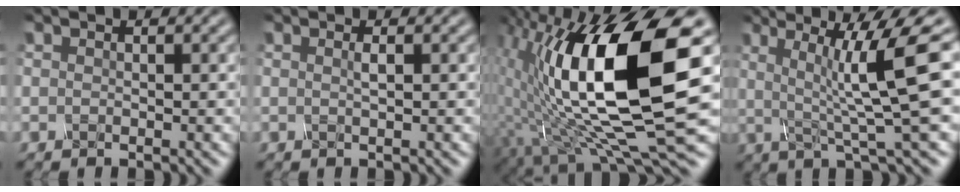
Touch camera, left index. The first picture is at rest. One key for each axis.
{"total": 0.8, "fx": 0.2, "fy": 0.2, "fz": 0.8, "tx": -0.012, "ty": 0.005, "tz": 0.002}
{"total": 15.4, "fx": 1.8, "fy": 4.6, "fz": 14.6, "tx": -0.246, "ty": -0.004, "tz": 0.023}
{"total": 8.7, "fx": 1.3, "fy": 1.2, "fz": 8.5, "tx": -0.128, "ty": 0.011, "tz": 0.021}